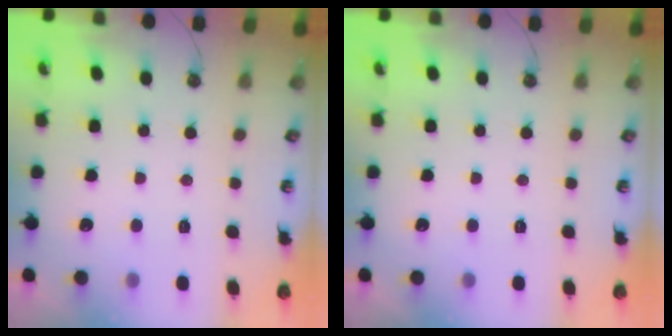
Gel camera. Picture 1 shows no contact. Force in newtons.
{"total": 0.0}